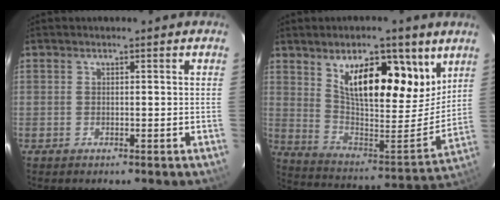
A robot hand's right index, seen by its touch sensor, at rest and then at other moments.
{"total": 20.9, "force": [11.5, 8.6, 15.1], "torque": [-0.237, 0.000, 0.204]}